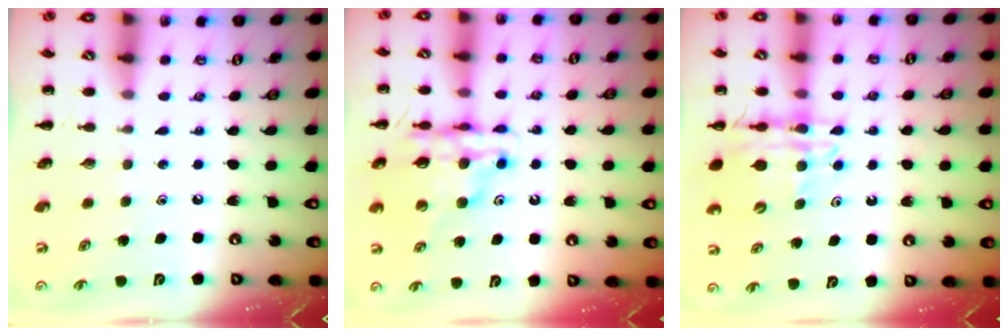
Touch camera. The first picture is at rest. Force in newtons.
{"total": 12.4, "press": 11.8, "slide": 3.6}
{"total": 12.3, "press": 11.8, "slide": 3.7}